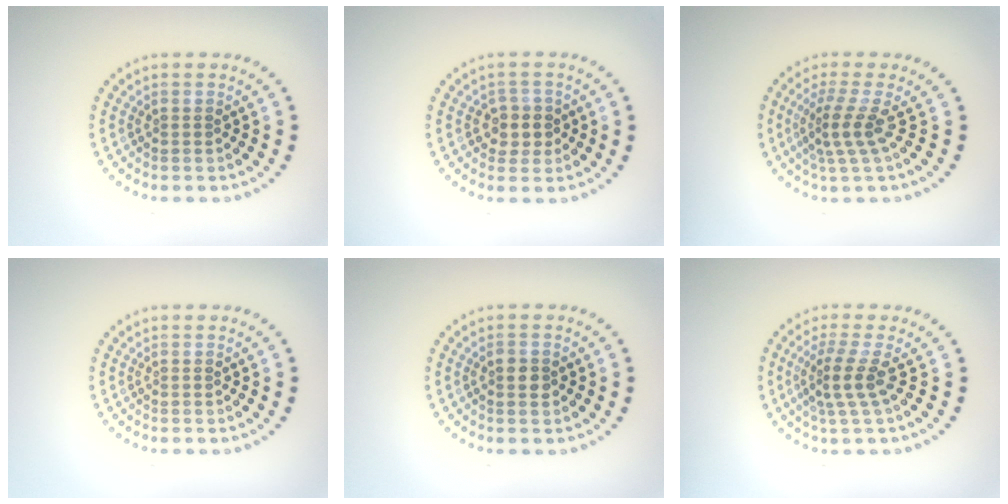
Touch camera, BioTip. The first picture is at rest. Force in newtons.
{"total": 2.1, "press": 2.0, "slide": 0.7}
{"total": 2.9, "press": 2.0, "slide": 2.2}
{"total": 0.0}
{"total": 1.9, "press": 1.9, "slide": 0.1}
{"total": 2.9, "press": 2.0, "slide": 2.1}